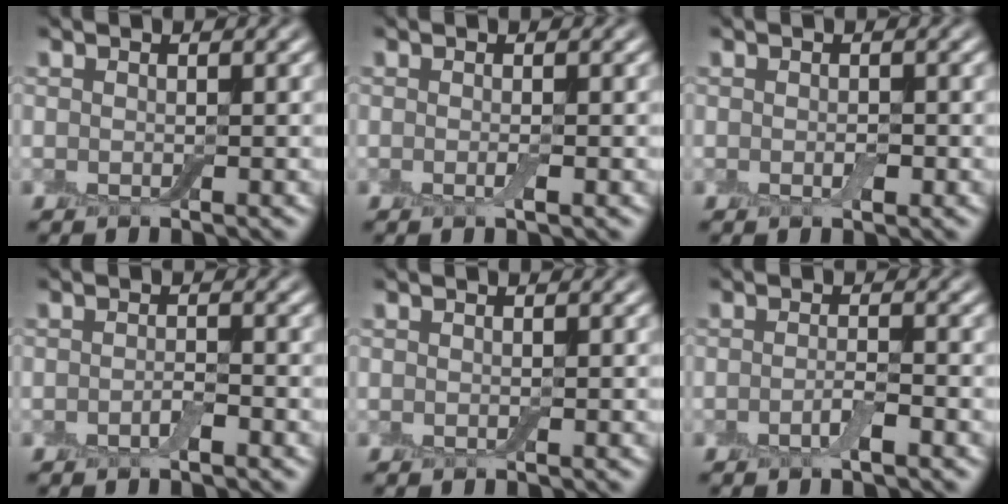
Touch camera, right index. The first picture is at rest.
{"total": 0.8, "force": [-0.2, 0.1, 0.8], "torque": [-0.016, -0.005, -0.005]}
{"total": 0.8, "force": [-0.2, 0.4, 0.7], "torque": [-0.012, 0.000, -0.002]}
{"total": 1.2, "force": [-0.7, 0.3, 1.0], "torque": [-0.021, 0.000, -0.013]}
{"total": 0.0}
{"total": 1.6, "force": [-0.8, 0.3, 1.3], "torque": [-0.028, -0.001, -0.018]}